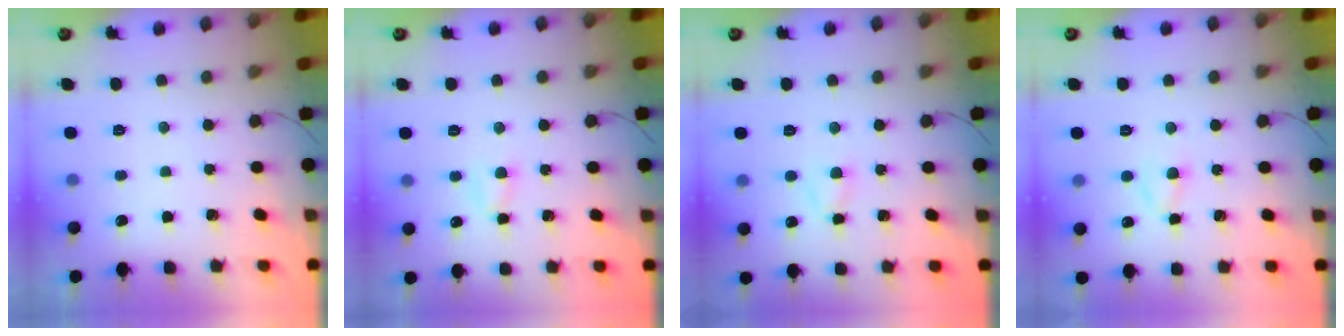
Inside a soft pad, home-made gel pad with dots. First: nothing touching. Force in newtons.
{"total": 3.8, "press": 3.6, "slide": 0.9}
{"total": 2.7, "press": 2.6, "slide": 0.9}
{"total": 2.8, "press": 2.5, "slide": 1.2}